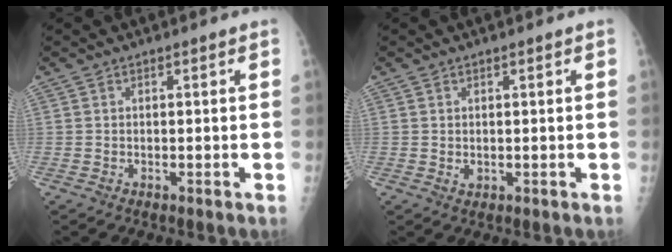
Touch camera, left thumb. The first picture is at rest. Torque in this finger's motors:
{"motor_torque": [-0.05, -0.04, -0.01, -0.01, 0.00]}